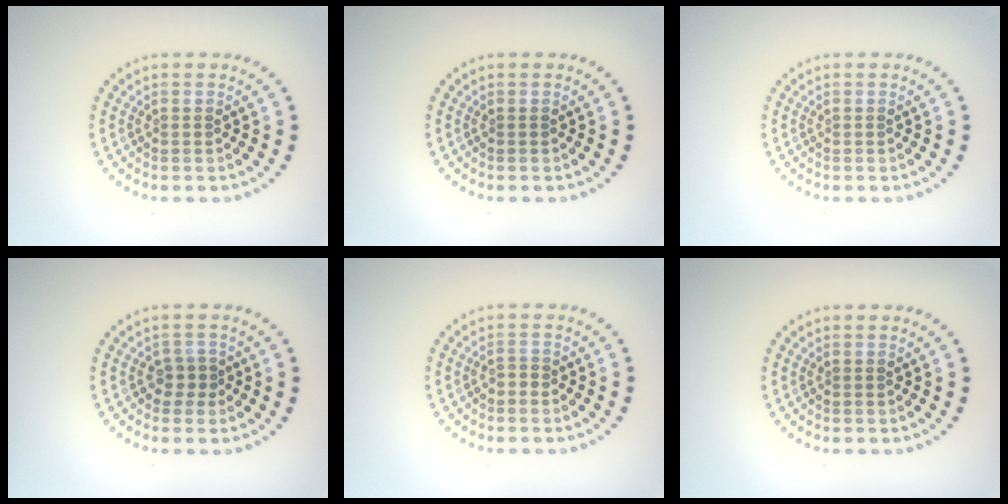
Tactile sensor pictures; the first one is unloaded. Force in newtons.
{"total": 0.0}
{"total": 0.0}
{"total": 1.6, "press": 1.3, "slide": 0.9}
{"total": 0.8, "press": 0.7, "slide": 0.3}
{"total": 0.0}